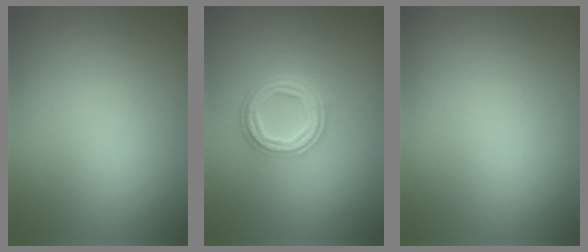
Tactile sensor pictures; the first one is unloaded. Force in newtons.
{"total": 4.3, "press": 3.3, "slide": 2.9}
{"total": 0.0}